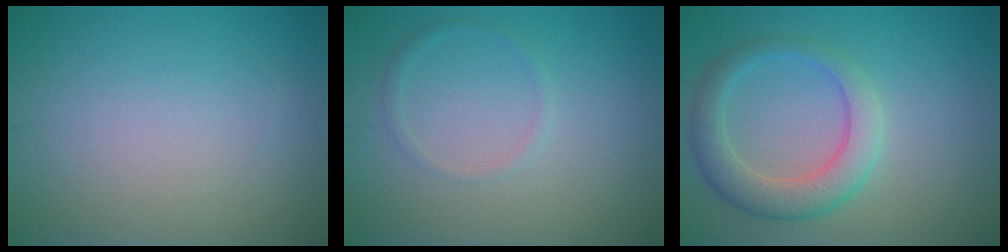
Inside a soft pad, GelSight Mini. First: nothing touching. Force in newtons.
{"total": 1.0, "press": 1.0, "slide": 0.1}
{"total": 4.4, "press": 4.4, "slide": 0.2}